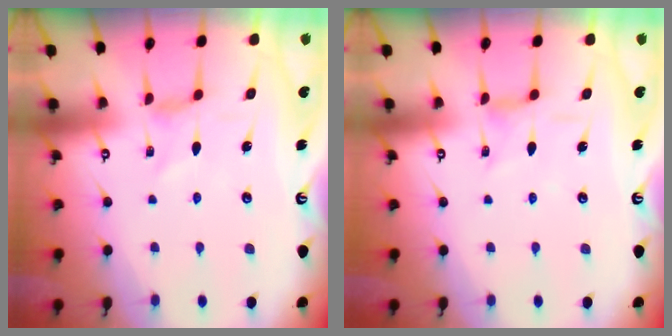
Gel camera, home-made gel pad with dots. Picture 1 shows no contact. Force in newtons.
{"total": 2.3, "press": 2.3, "slide": 0.5}